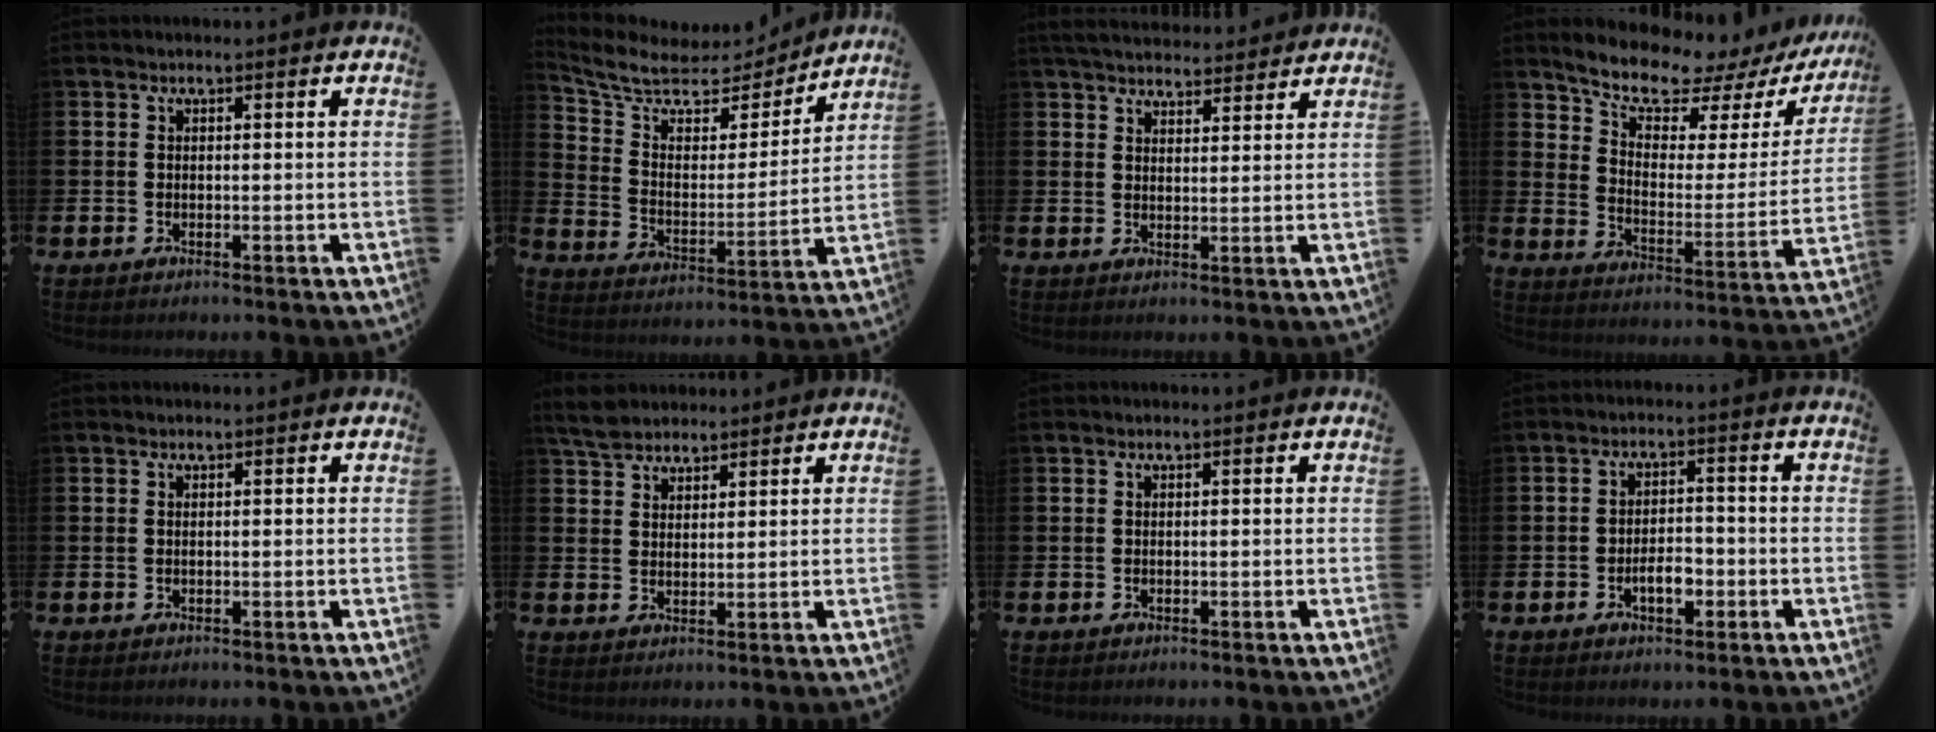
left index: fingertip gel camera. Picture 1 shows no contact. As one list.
[{"total": 7.7, "force": [6.5, 3.5, 1.9], "torque": [-0.079, -0.047, 0.111]}, {"total": 4.8, "force": [4.6, 0.8, 0.5], "torque": [-0.017, -0.025, 0.083]}, {"total": 8.6, "force": [7.8, 2.4, 2.7], "torque": [-0.077, -0.063, 0.130]}, {"total": 0.0}, {"total": 4.7, "force": [4.4, 1.5, 0.7], "torque": [-0.010, -0.015, 0.080]}, {"total": 0.0}, {"total": 3.6, "force": [-1.3, 1.9, 2.8], "torque": [-0.037, 0.000, -0.029]}]